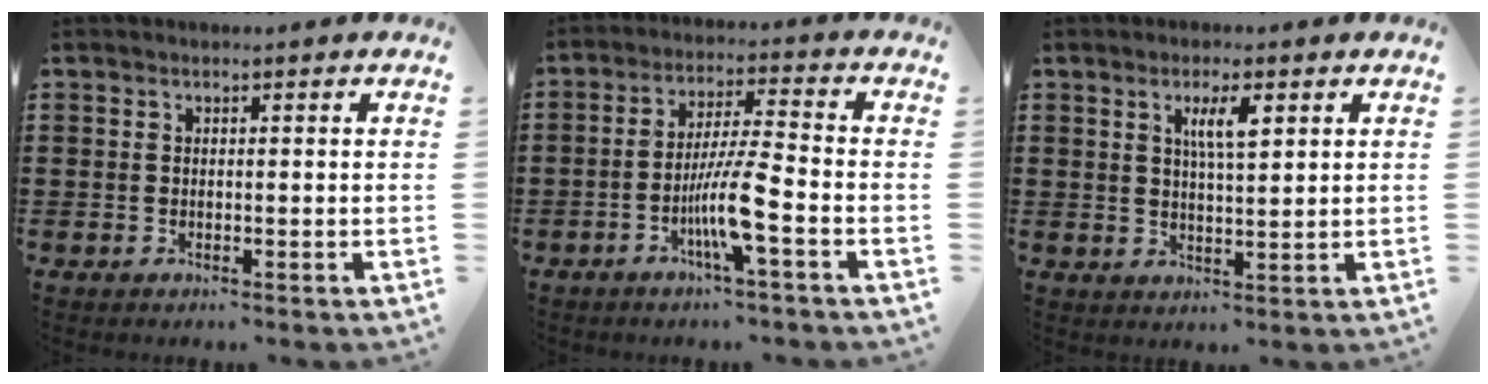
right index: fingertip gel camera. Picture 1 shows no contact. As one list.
[{"total": 7.9, "force": [-3.4, 0.3, 7.2], "torque": [-0.147, -0.013, -0.068]}, {"total": 4.3, "force": [1.8, 1.1, 3.7], "torque": [-0.070, 0.005, 0.025]}]